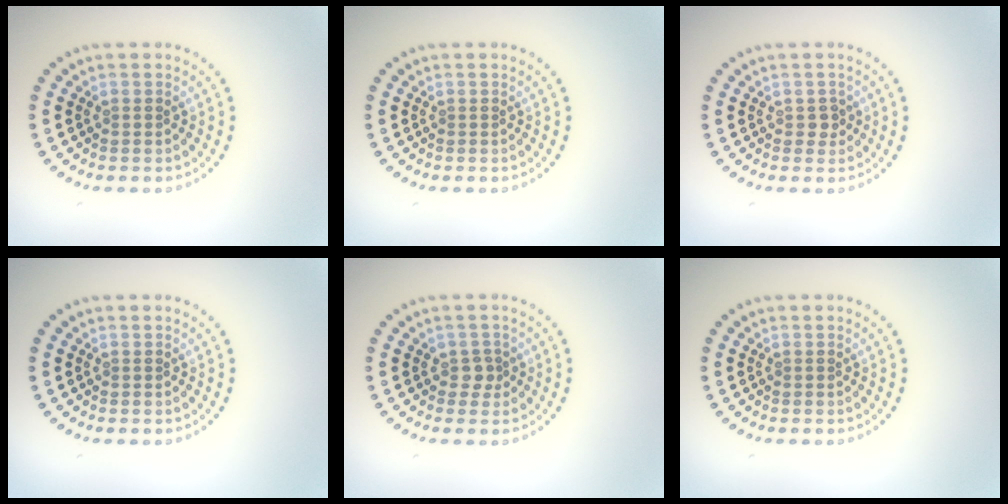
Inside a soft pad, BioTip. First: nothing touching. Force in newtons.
{"total": 0.0}
{"total": 0.9, "press": 0.8, "slide": 0.3}
{"total": 0.0}
{"total": 1.3, "press": 1.1, "slide": 0.8}
{"total": 0.0}